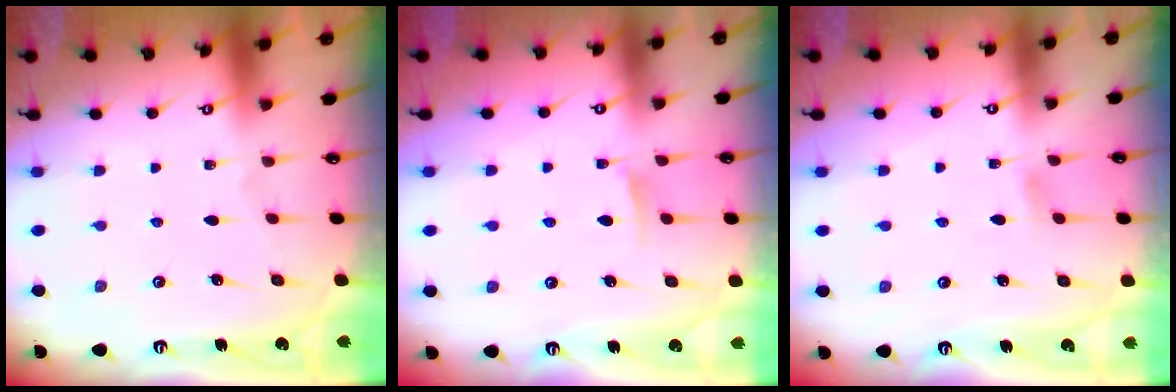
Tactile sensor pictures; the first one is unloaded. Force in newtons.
{"total": 5.7, "press": 5.6, "slide": 0.9}
{"total": 3.8, "press": 3.7, "slide": 0.6}